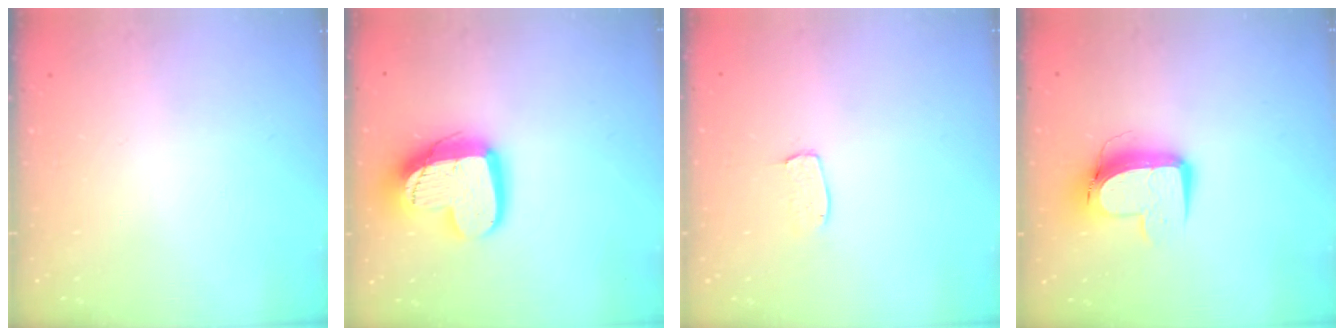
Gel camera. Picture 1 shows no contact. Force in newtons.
{"total": 16.7, "press": 16.6, "slide": 1.5}
{"total": 3.5, "press": 3.4, "slide": 0.2}
{"total": 11.3, "press": 11.2, "slide": 1.3}